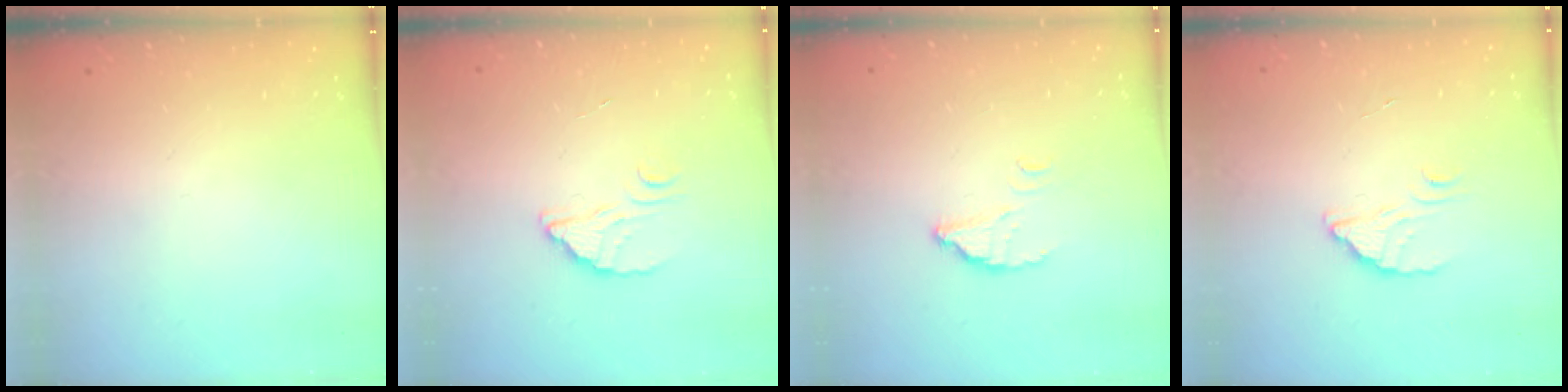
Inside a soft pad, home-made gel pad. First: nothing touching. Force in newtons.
{"total": 2.1, "press": 2.1, "slide": 0.1}
{"total": 2.5, "press": 2.5, "slide": 0.2}
{"total": 2.4, "press": 2.4, "slide": 0.1}